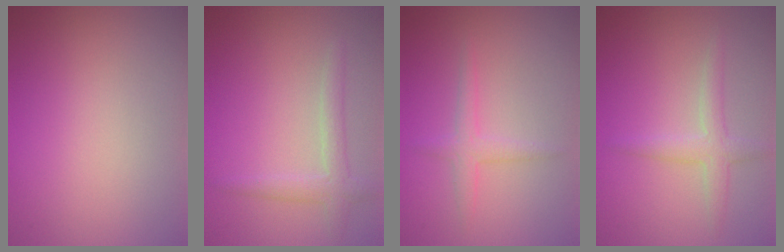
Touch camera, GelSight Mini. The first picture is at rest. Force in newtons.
{"total": 2.3, "press": 2.2, "slide": 0.1}
{"total": 1.7, "press": 1.7, "slide": 0.1}
{"total": 2.3, "press": 2.3, "slide": 0.0}